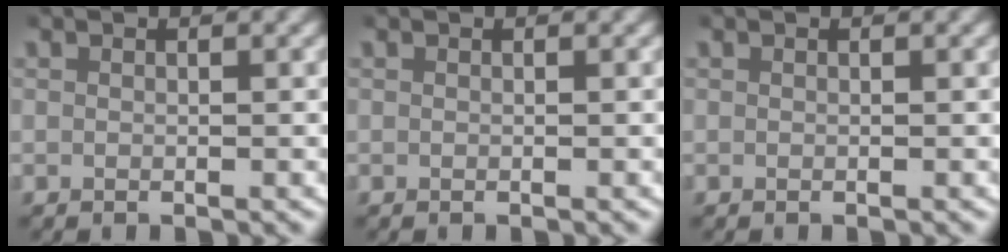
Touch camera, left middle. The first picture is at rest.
{"total": 0.0}
{"total": 0.0}